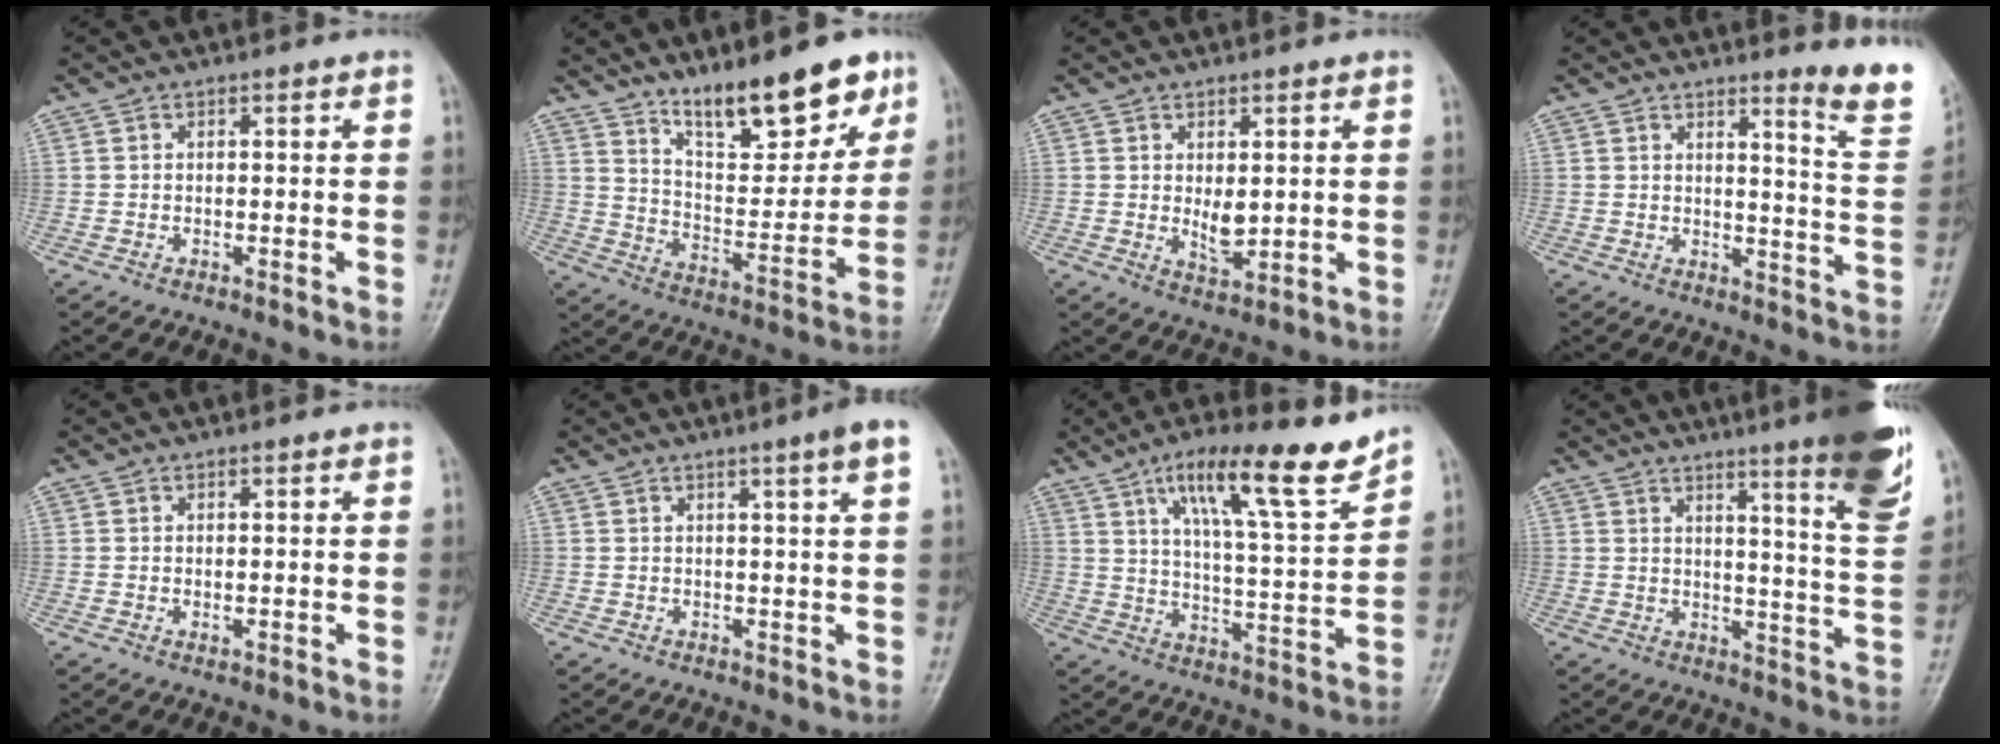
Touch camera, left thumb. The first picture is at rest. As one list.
[{"total": 17.1, "force": [12.1, 5.9, 10.6], "torque": [-0.111, -0.083, 0.203]}, {"total": 4.1, "force": [0.8, 2.0, 3.5], "torque": [-0.051, -0.016, 0.020]}, {"total": 9.5, "force": [7.4, 0.1, 5.9], "torque": [-0.062, -0.078, 0.081]}, {"total": 0.8, "force": [0.3, 0.3, 0.7], "torque": [-0.012, -0.004, 0.006]}, {"total": 4.6, "force": [2.6, -0.6, 3.8], "torque": [-0.053, -0.010, 0.035]}, {"total": 15.8, "force": [10.8, 2.7, 11.2], "torque": [-0.163, -0.059, 0.179]}, {"total": 16.3, "force": [10.1, 1.5, 12.8], "torque": [-0.151, -0.062, 0.131]}]